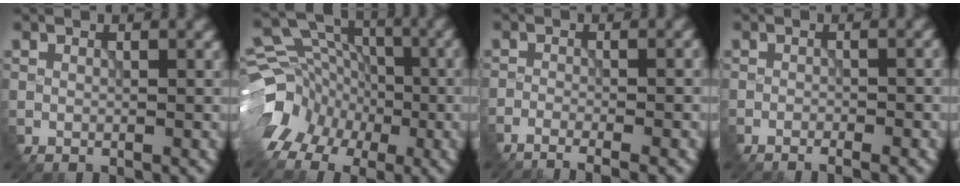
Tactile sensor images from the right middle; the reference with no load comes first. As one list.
[{"total": 7.3, "force": [-4.1, 5.2, 3.2], "torque": [-0.060, 0.002, -0.073]}, {"total": 4.3, "force": [-2.9, 1.0, 3.0], "torque": [-0.014, 0.007, -0.042]}, {"total": 2.0, "force": [-1.4, 0.2, 1.4], "torque": [-0.012, 0.005, -0.017]}]